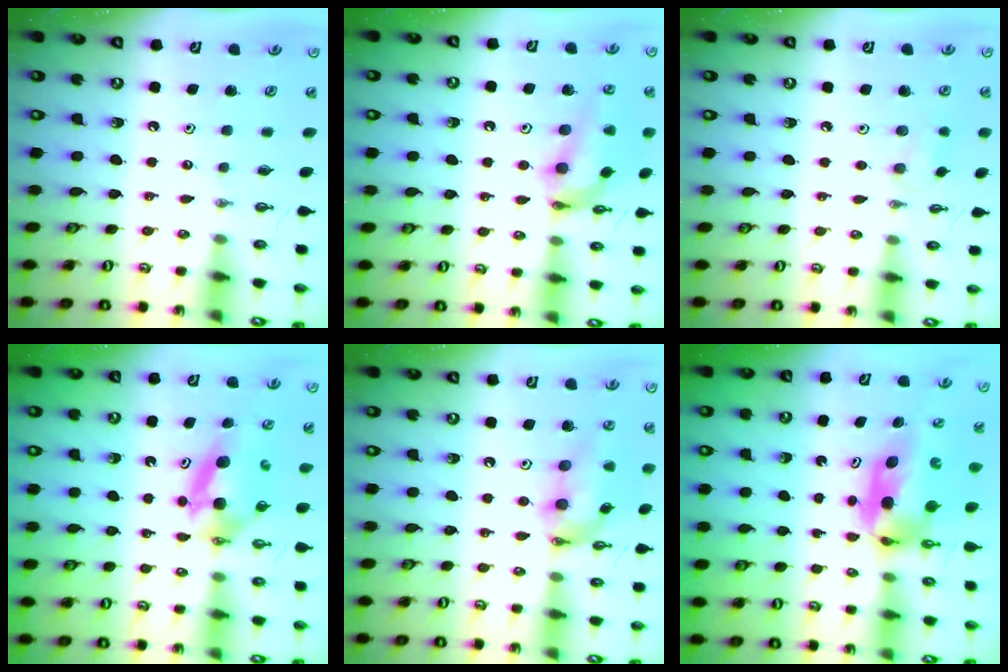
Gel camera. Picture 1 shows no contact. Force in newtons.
{"total": 14.0, "press": 13.9, "slide": 0.8}
{"total": 8.3, "press": 8.0, "slide": 2.2}
{"total": 6.6, "press": 6.3, "slide": 2.0}
{"total": 14.2, "press": 14.1, "slide": 1.7}
{"total": 5.6, "press": 5.5, "slide": 0.5}